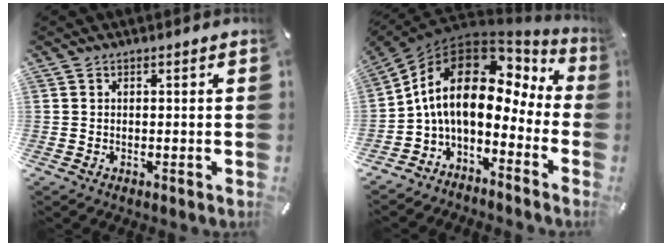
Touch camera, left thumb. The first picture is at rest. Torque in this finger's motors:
{"motor_torque": [0.44, 2.19, 0.94, 0.03, 0.77]}